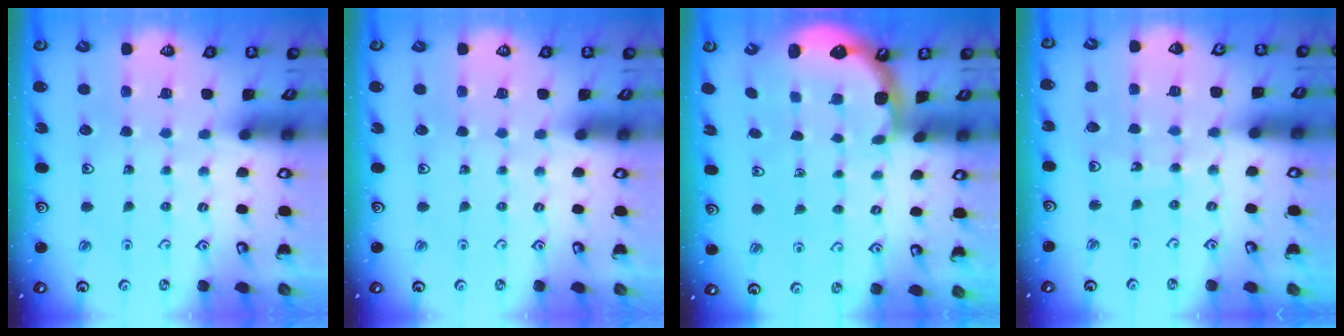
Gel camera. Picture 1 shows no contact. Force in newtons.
{"total": 0.0}
{"total": 2.3, "press": 2.0, "slide": 1.2}
{"total": 7.2, "press": 7.0, "slide": 1.4}